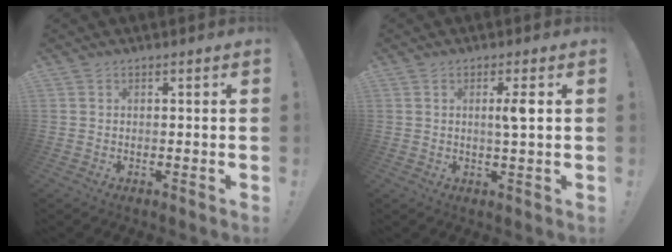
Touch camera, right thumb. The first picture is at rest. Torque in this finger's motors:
{"motor_torque": [-0.32, 0.35, 0.60, -0.03, 0.29]}